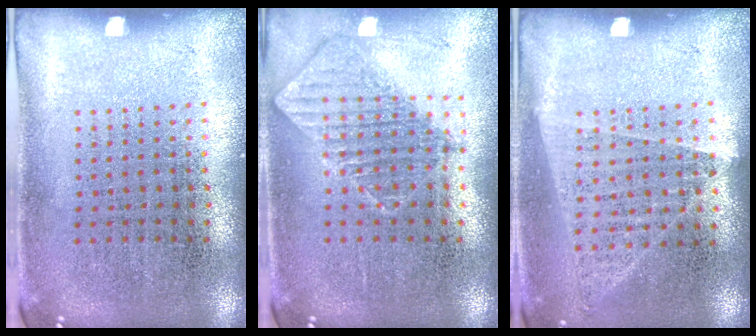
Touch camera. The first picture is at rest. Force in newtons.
{"total": 0.9, "press": 0.9, "slide": 0.1}
{"total": 1.0, "press": 1.0, "slide": 0.1}